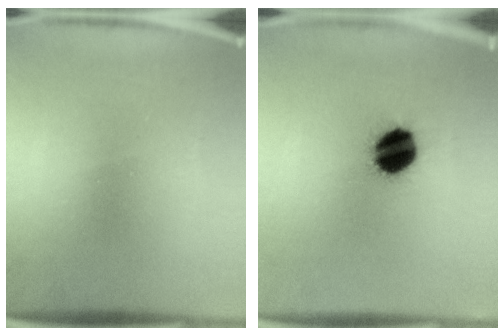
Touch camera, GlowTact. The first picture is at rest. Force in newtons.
{"total": 12.1}